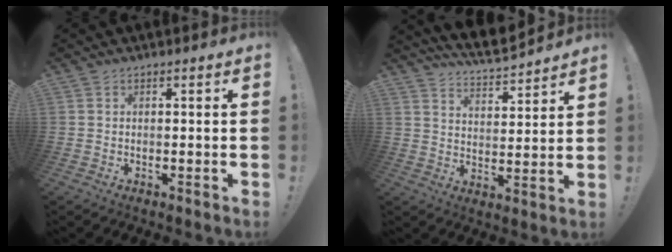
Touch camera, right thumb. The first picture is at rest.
{"total": 8.1, "force": [7.6, 1.4, 2.7], "torque": [-0.060, -0.066, 0.136]}